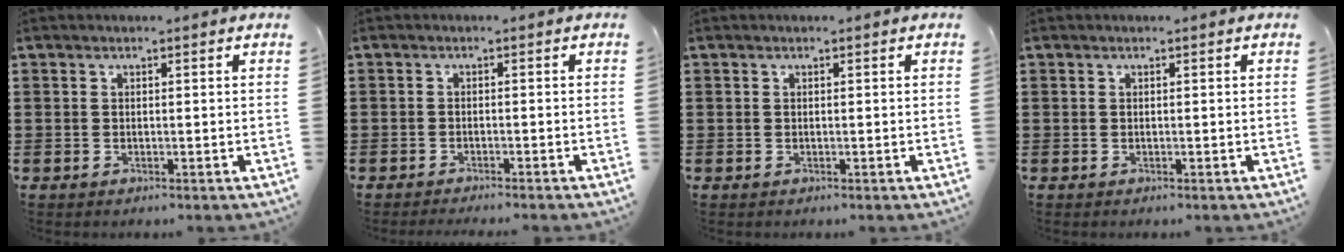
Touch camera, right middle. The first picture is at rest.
{"total": 1.4, "force": [-1.4, 0.0, -0.1], "torque": [-0.001, 0.003, -0.030]}
{"total": 0.0}
{"total": 0.0}